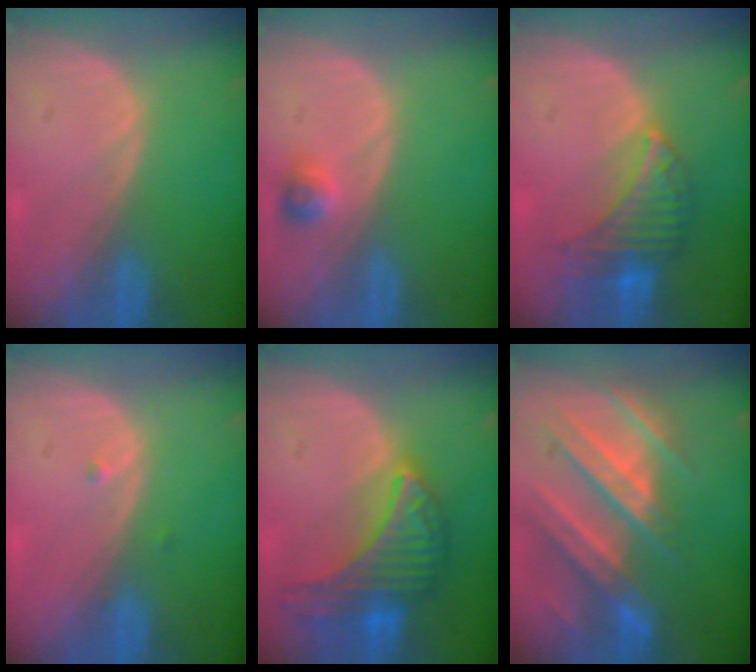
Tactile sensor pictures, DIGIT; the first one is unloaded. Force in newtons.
{"total": 2.2, "press": 2.2, "slide": 0.2}
{"total": 7.4, "press": 6.9, "slide": 2.5}
{"total": 0.9, "press": 0.7, "slide": 0.5}
{"total": 9.5, "press": 9.5, "slide": 0.5}
{"total": 10.6, "press": 9.6, "slide": 4.4}